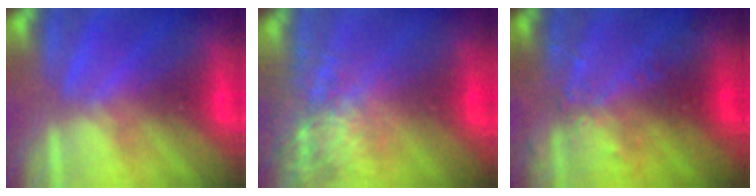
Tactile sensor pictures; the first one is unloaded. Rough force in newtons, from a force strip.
{"total": 10.1}
{"total": 2.9}